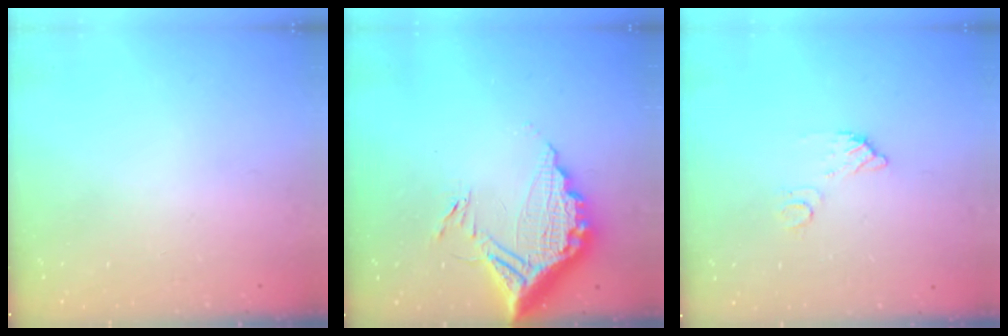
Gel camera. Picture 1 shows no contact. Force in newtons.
{"total": 14.7, "press": 14.7, "slide": 1.2}
{"total": 5.8, "press": 5.8, "slide": 0.2}